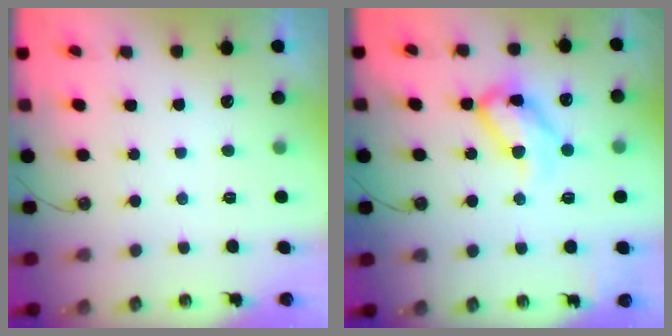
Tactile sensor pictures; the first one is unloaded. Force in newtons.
{"total": 14.8, "press": 14.7, "slide": 1.6}